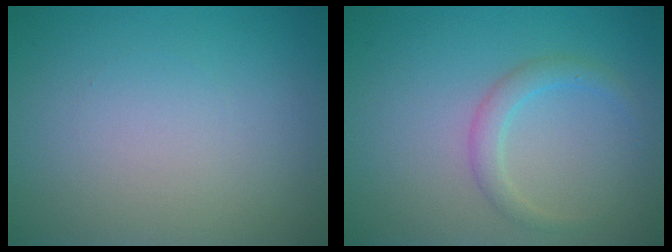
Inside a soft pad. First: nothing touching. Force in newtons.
{"total": 1.9, "press": 1.9, "slide": 0.2}